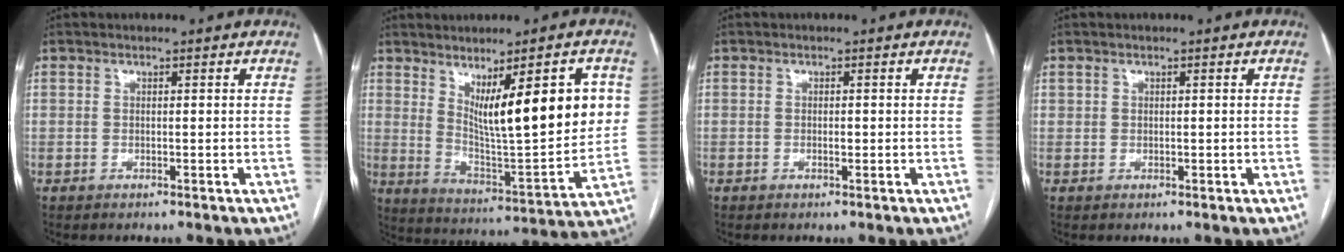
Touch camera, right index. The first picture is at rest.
{"total": 17.2, "force": [5.4, 3.3, 16.0], "torque": [-0.233, -0.016, 0.097]}
{"total": 0.8, "force": [-0.1, 0.3, 0.7], "torque": [-0.011, -0.001, -0.002]}
{"total": 0.7, "force": [0.3, 0.6, 0.2], "torque": [-0.001, 0.001, 0.006]}